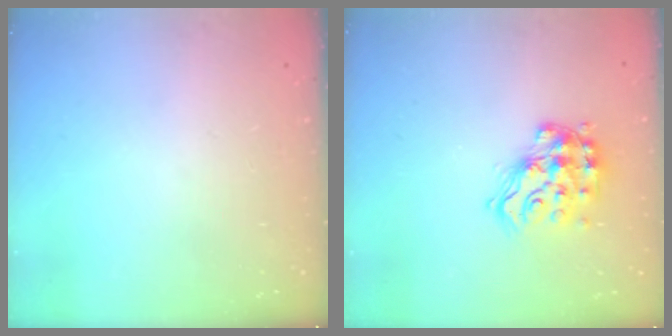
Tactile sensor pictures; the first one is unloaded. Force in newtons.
{"total": 14.9, "press": 14.9, "slide": 0.9}